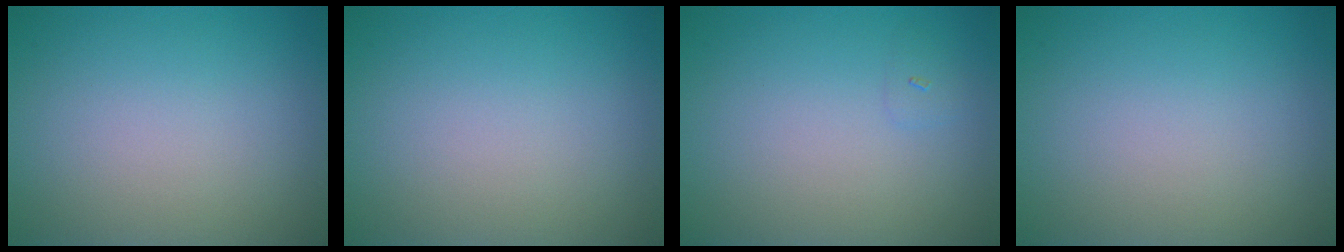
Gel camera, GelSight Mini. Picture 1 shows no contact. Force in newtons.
{"total": 0.0}
{"total": 0.6, "press": 0.6, "slide": 0.1}
{"total": 0.0}